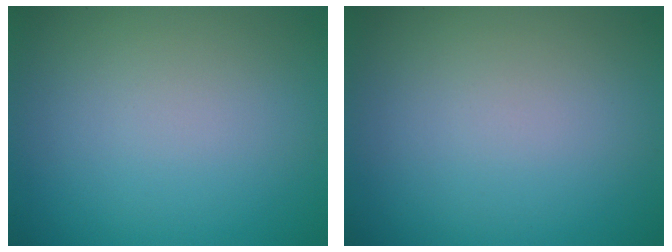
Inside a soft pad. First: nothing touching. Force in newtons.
{"total": 0.0}